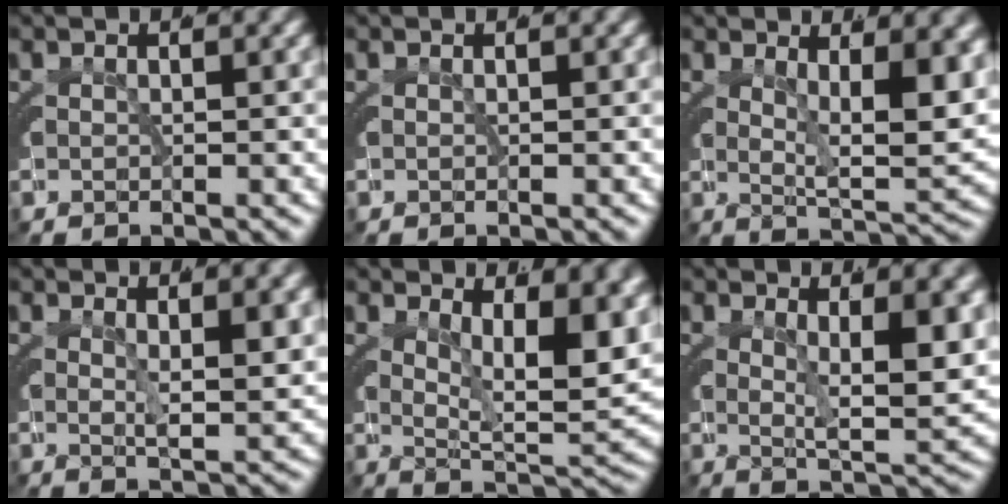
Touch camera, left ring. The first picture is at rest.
{"total": 0.0}
{"total": 6.8, "force": [2.1, 1.4, 6.3], "torque": [-0.080, -0.016, 0.038]}
{"total": 2.5, "force": [1.1, -0.5, 2.2], "torque": [-0.032, -0.016, 0.026]}
{"total": 8.7, "force": [2.6, 2.7, 7.8], "torque": [-0.093, -0.011, 0.043]}
{"total": 6.3, "force": [1.7, 1.1, 5.9], "torque": [-0.078, -0.016, 0.033]}